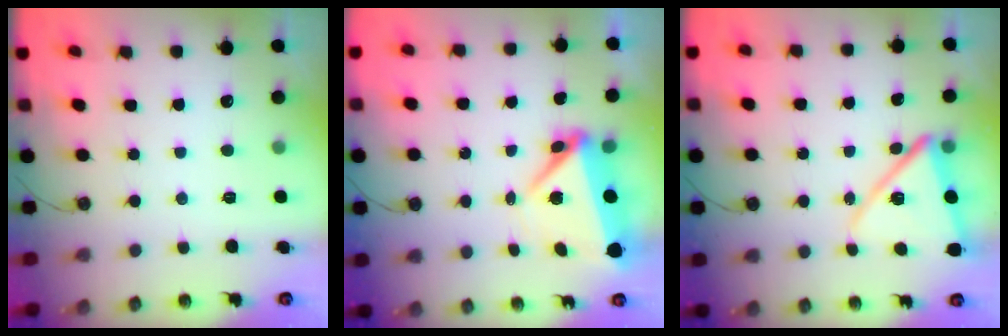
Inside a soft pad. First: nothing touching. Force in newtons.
{"total": 7.8, "press": 7.7, "slide": 0.7}
{"total": 13.0, "press": 12.9, "slide": 1.5}